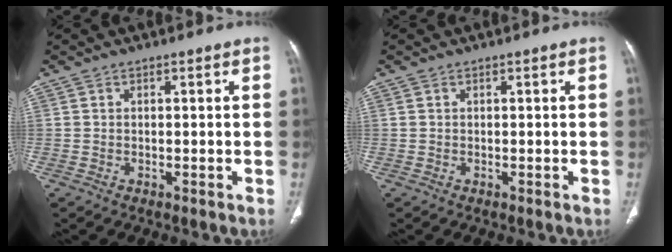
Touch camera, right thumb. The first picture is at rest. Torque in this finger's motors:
{"motor_torque": [0.01, 0.23, 0.08, -0.17, 0.02]}